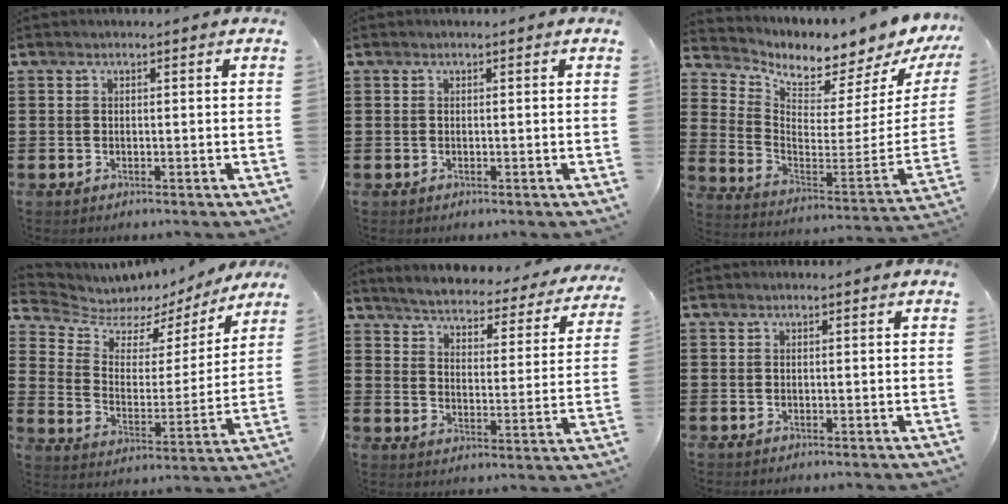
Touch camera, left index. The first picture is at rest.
{"total": 0.0}
{"total": 3.9, "force": [3.8, 0.5, 0.8], "torque": [-0.037, -0.066, 0.059]}
{"total": 5.5, "force": [4.9, 2.4, 1.0], "torque": [-0.048, -0.042, 0.078]}
{"total": 3.4, "force": [3.3, 0.0, 0.5], "torque": [-0.032, -0.031, 0.048]}
{"total": 0.0}